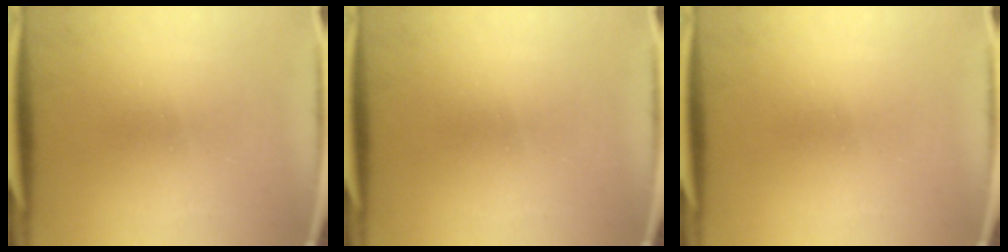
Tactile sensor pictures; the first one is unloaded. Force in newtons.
{"total": 0.0}
{"total": 0.0}